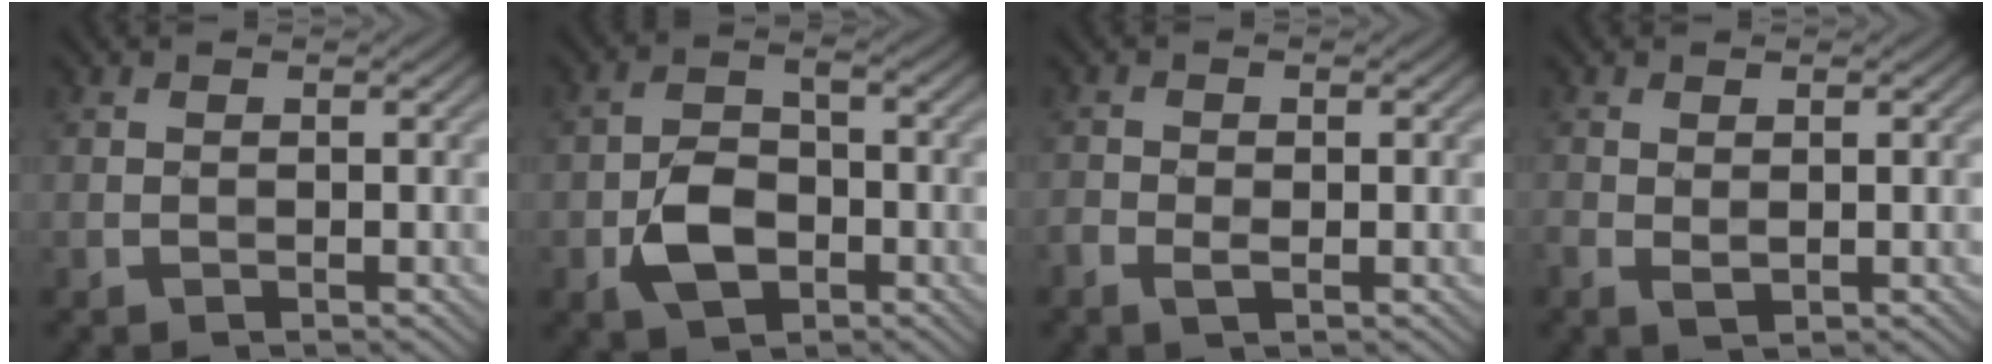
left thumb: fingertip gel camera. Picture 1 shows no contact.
{"total": 6.0, "force": [-2.3, 3.7, 4.0], "torque": [-0.078, -0.003, -0.048]}
{"total": 1.9, "force": [-0.8, 0.9, 1.5], "torque": [-0.035, -0.005, -0.017]}
{"total": 1.5, "force": [0.0, 0.6, 1.4], "torque": [-0.035, -0.003, 0.001]}